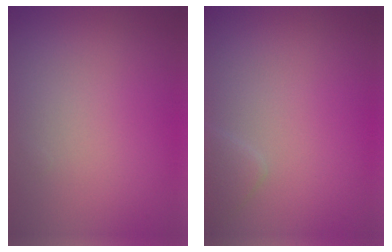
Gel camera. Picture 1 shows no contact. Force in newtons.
{"total": 1.2, "press": 1.2, "slide": 0.1}